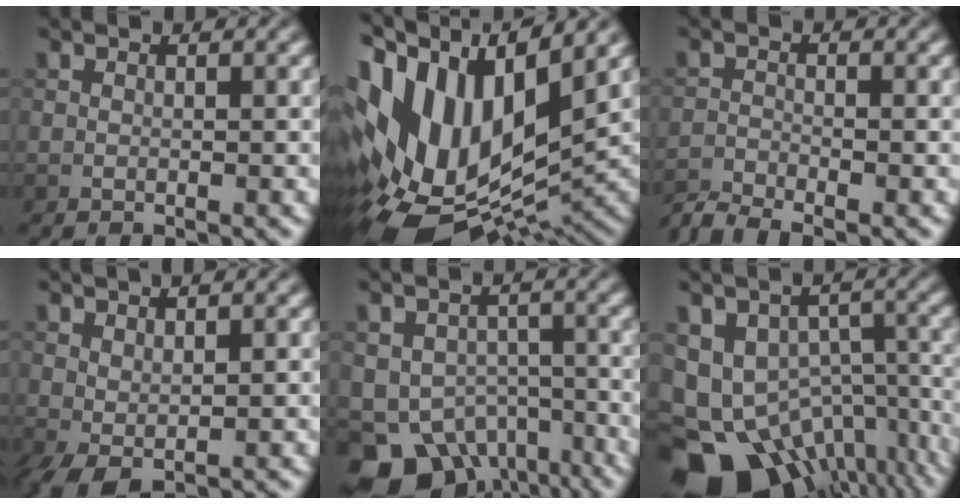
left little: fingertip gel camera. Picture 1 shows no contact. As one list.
[{"total": 17.0, "force": [1.0, 9.4, 14.1], "torque": [-0.260, 0.005, 0.026]}, {"total": 2.9, "force": [-2.8, 0.4, 0.8], "torque": [-0.017, -0.009, -0.065]}, {"total": 3.1, "force": [0.7, 1.4, 2.7], "torque": [-0.057, 0.003, 0.016]}, {"total": 9.6, "force": [-6.0, 6.4, 3.9], "torque": [-0.059, -0.024, -0.086]}, {"total": 16.8, "force": [-8.7, 11.3, 8.8], "torque": [-0.175, -0.053, -0.087]}]